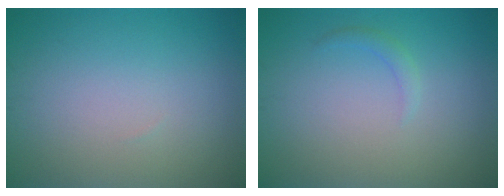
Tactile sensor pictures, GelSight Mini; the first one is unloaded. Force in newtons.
{"total": 1.0, "press": 1.0, "slide": 0.1}